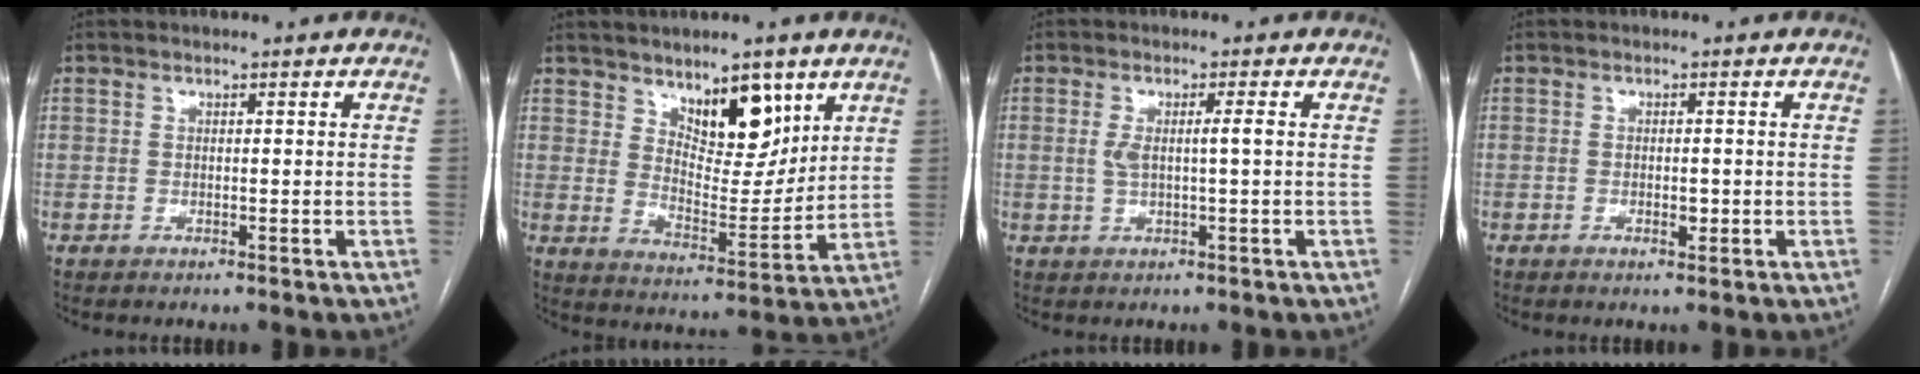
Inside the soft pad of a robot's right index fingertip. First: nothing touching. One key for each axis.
{"total": 10.1, "fx": 6.0, "fy": 4.1, "fz": 7.0, "tx": -0.109, "ty": -0.007, "tz": 0.108}
{"total": 3.1, "fx": 0.2, "fy": 0.1, "fz": 3.1, "tx": -0.063, "ty": 0.005, "tz": 0.007}
{"total": 1.2, "fx": -0.3, "fy": 0.6, "fz": 1.0, "tx": -0.016, "ty": 0.000, "tz": -0.003}